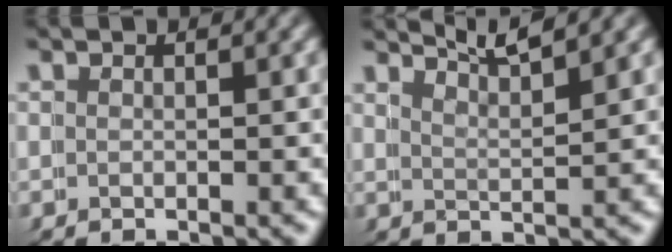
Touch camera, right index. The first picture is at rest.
{"total": 5.4, "force": [5.1, 0.0, 1.7], "torque": [-0.029, 0.013, 0.076]}